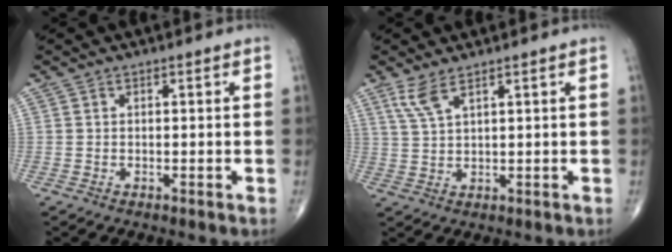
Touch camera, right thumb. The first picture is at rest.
{"total": 4.0, "force": [2.6, 0.9, 2.9], "torque": [-0.071, -0.008, 0.064]}